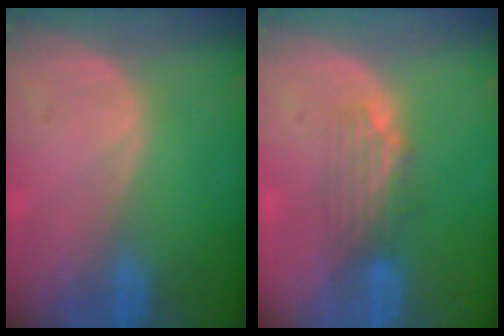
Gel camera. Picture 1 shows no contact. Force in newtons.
{"total": 3.4, "press": 3.3, "slide": 0.9}